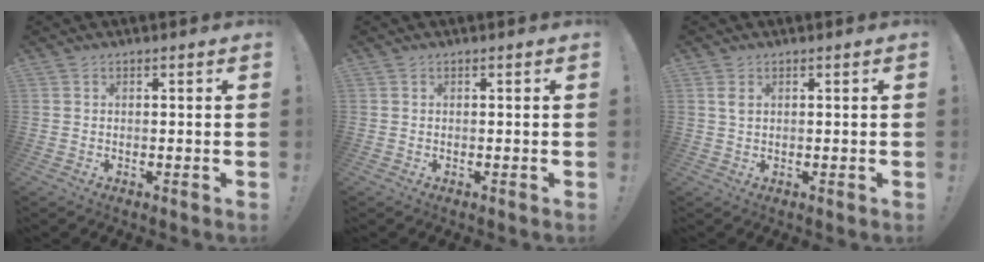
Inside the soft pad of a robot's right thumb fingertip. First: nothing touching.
{"total": 0.0}
{"total": 1.7, "force": [0.8, 0.9, 1.2], "torque": [-0.024, 0.004, 0.012]}